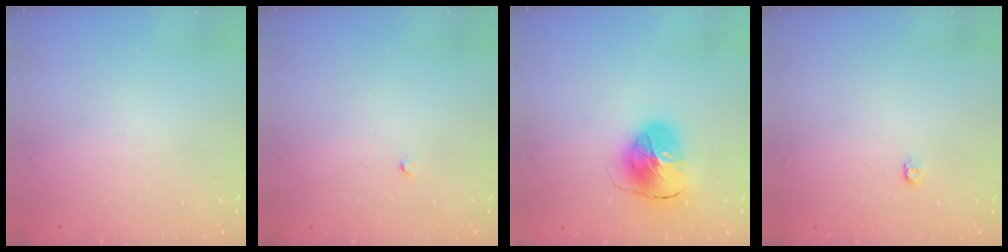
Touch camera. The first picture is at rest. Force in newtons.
{"total": 2.0, "press": 2.0, "slide": 0.3}
{"total": 11.3, "press": 11.2, "slide": 1.4}
{"total": 3.7, "press": 3.7, "slide": 0.4}